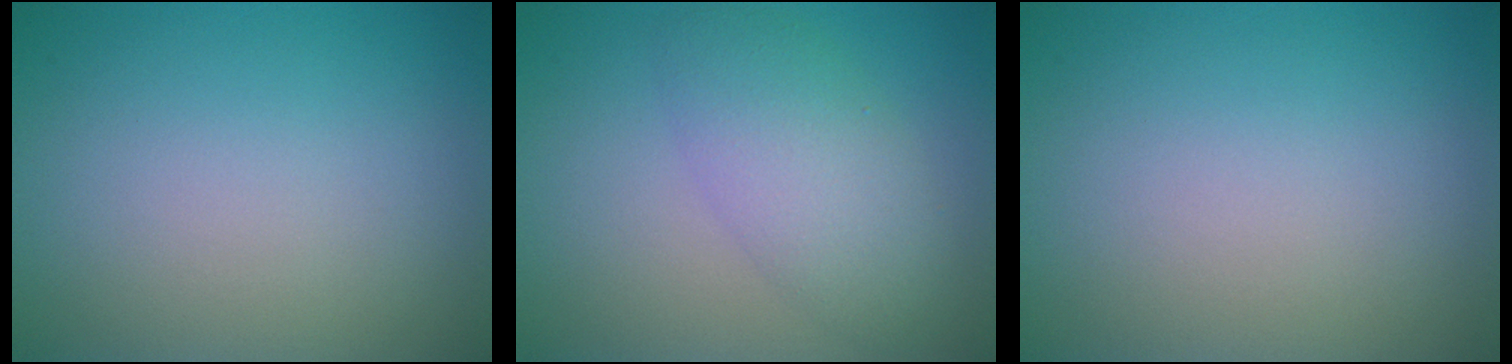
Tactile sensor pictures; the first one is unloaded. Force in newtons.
{"total": 4.6, "press": 4.6, "slide": 0.3}
{"total": 0.0}